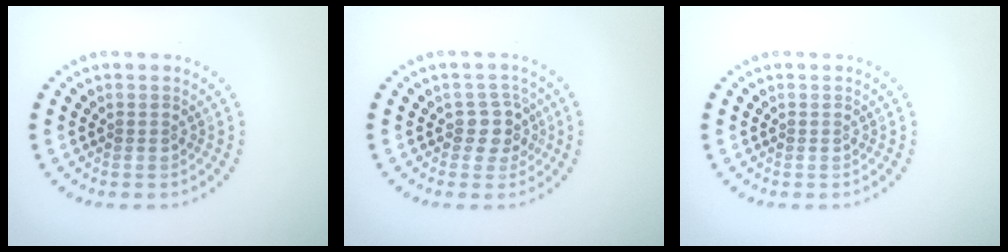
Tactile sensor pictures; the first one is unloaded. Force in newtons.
{"total": 2.4, "press": 2.0, "slide": 1.2}
{"total": 0.0}